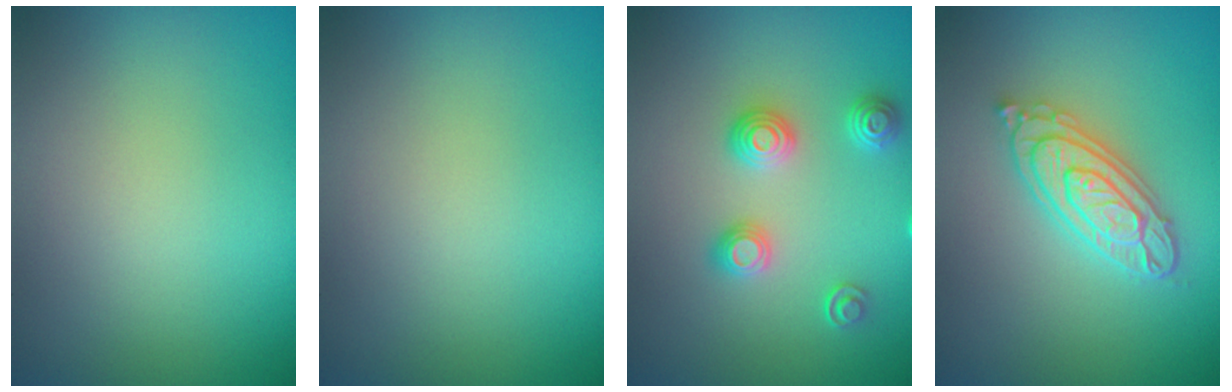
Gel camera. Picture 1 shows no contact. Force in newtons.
{"total": 0.0}
{"total": 3.0, "press": 2.6, "slide": 1.3}
{"total": 4.3, "press": 4.2, "slide": 0.8}